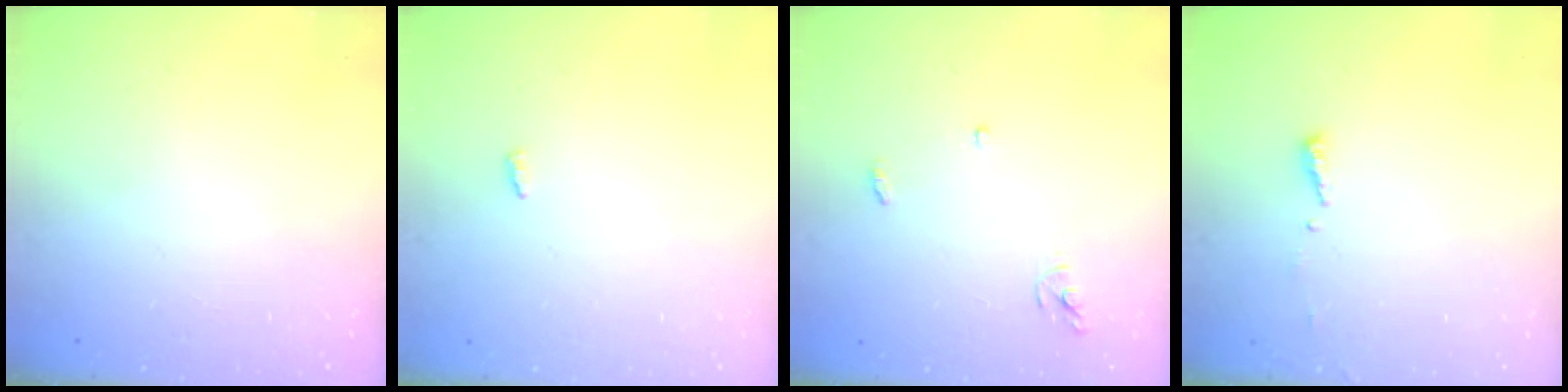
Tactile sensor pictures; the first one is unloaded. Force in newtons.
{"total": 2.7, "press": 2.7, "slide": 0.2}
{"total": 3.8, "press": 3.8, "slide": 0.4}
{"total": 3.9, "press": 3.9, "slide": 0.4}